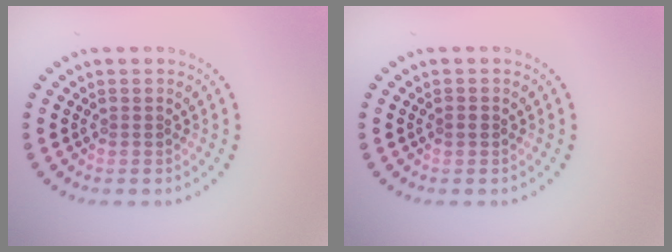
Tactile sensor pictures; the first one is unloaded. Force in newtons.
{"total": 0.7, "press": 0.7, "slide": 0.2}